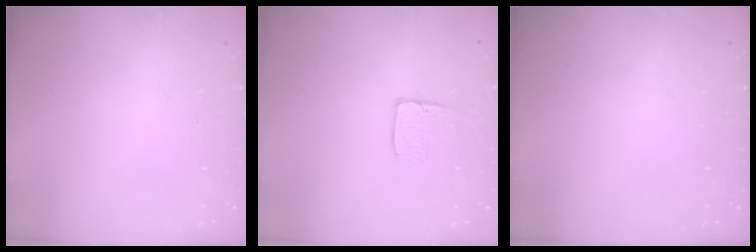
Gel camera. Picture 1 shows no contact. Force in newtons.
{"total": 6.3, "press": 6.2, "slide": 0.5}
{"total": 0.0}